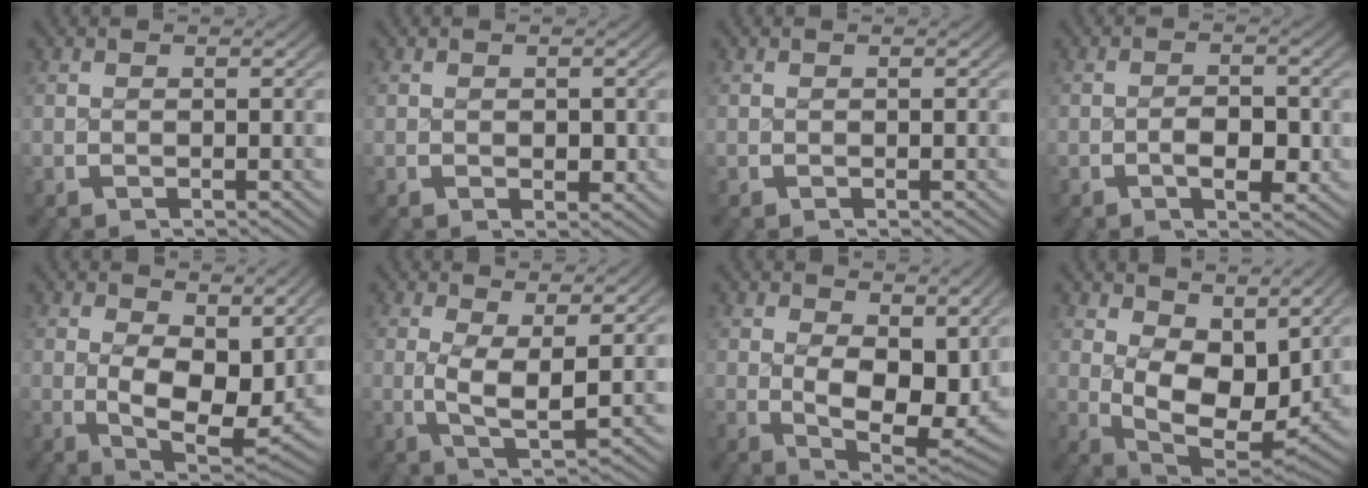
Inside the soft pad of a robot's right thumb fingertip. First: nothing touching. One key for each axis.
{"total": 1.2, "fx": 0.1, "fy": 0.8, "fz": 0.9, "tx": -0.009, "ty": -0.007, "tz": 0.006}
{"total": 0.0}
{"total": 3.2, "fx": -0.7, "fy": 1.7, "fz": 2.6, "tx": -0.037, "ty": -0.006, "tz": -0.012}
{"total": 6.8, "fx": 0.5, "fy": 3.8, "fz": 5.6, "tx": -0.114, "ty": -0.046, "tz": 0.024}
{"total": 4.7, "fx": 0.8, "fy": 2.0, "fz": 4.2, "tx": -0.089, "ty": -0.021, "tz": 0.020}
{"total": 7.8, "fx": 1.0, "fy": 4.4, "fz": 6.3, "tx": -0.114, "ty": -0.043, "tz": 0.031}
{"total": 9.1, "fx": 0.8, "fy": 5.6, "fz": 7.1, "tx": -0.145, "ty": -0.052, "tz": 0.034}